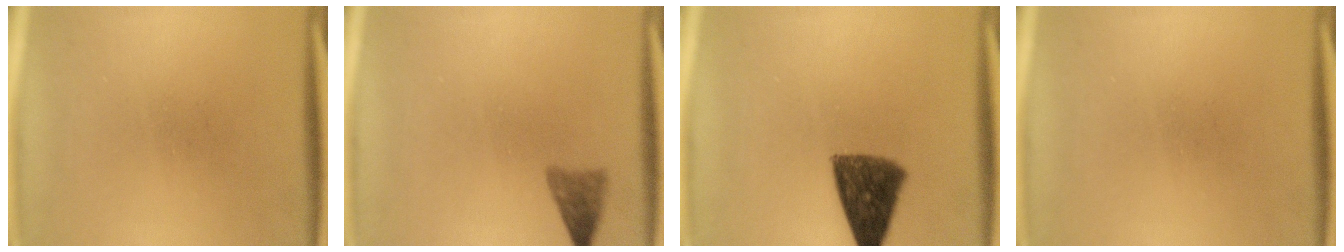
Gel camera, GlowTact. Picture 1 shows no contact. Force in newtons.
{"total": 2.4}
{"total": 9.7}
{"total": 0.0}